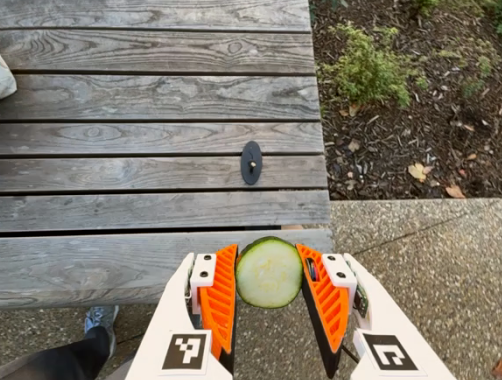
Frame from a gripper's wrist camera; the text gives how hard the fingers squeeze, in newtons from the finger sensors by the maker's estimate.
{"total": 14.0, "left": 14.4, "right": 13.5}